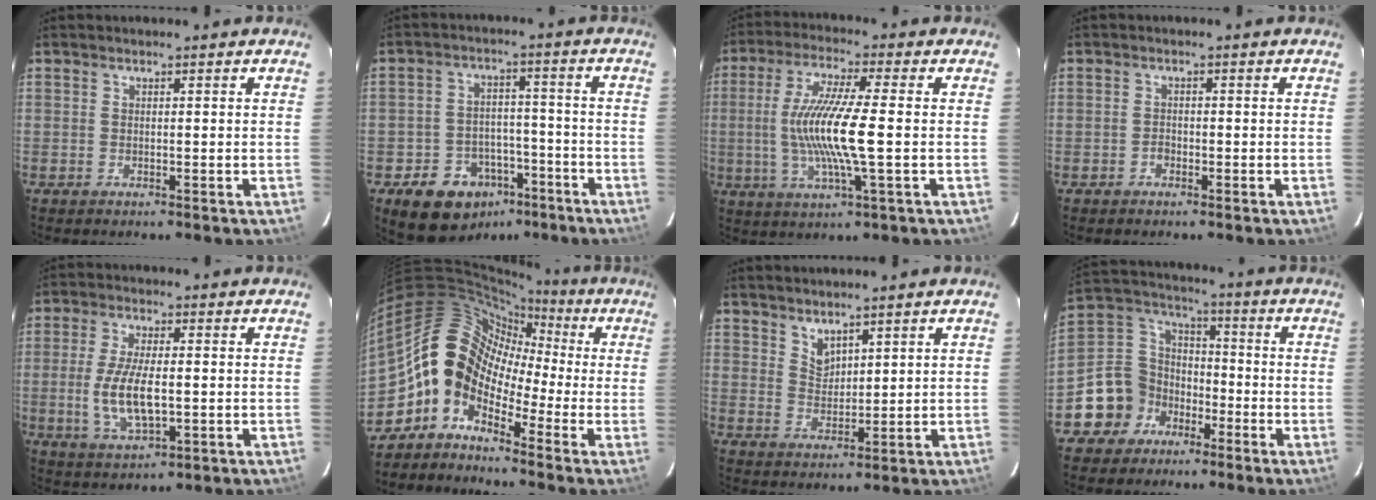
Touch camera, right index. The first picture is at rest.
{"total": 12.9, "force": [-7.8, 9.2, 4.7], "torque": [-0.113, 0.028, -0.094]}
{"total": 13.2, "force": [-1.0, 1.1, 13.2], "torque": [-0.254, -0.007, -0.019]}
{"total": 1.0, "force": [-0.7, 0.6, 0.3], "torque": [-0.006, 0.002, -0.012]}
{"total": 9.5, "force": [-1.1, 3.6, 8.7], "torque": [-0.179, -0.008, -0.018]}
{"total": 10.5, "force": [-3.9, 8.2, 5.3], "torque": [-0.085, 0.035, -0.105]}
{"total": 3.7, "force": [3.1, 1.7, 1.2], "torque": [-0.017, -0.002, 0.060]}
{"total": 10.9, "force": [-6.1, 8.9, 1.4], "torque": [-0.048, 0.052, -0.112]}